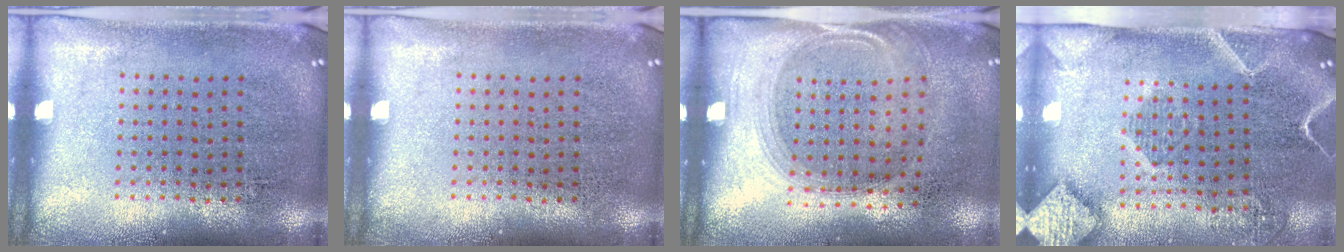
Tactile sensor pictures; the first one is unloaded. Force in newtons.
{"total": 0.0}
{"total": 1.5, "press": 1.3, "slide": 0.7}
{"total": 2.5, "press": 1.9, "slide": 1.7}